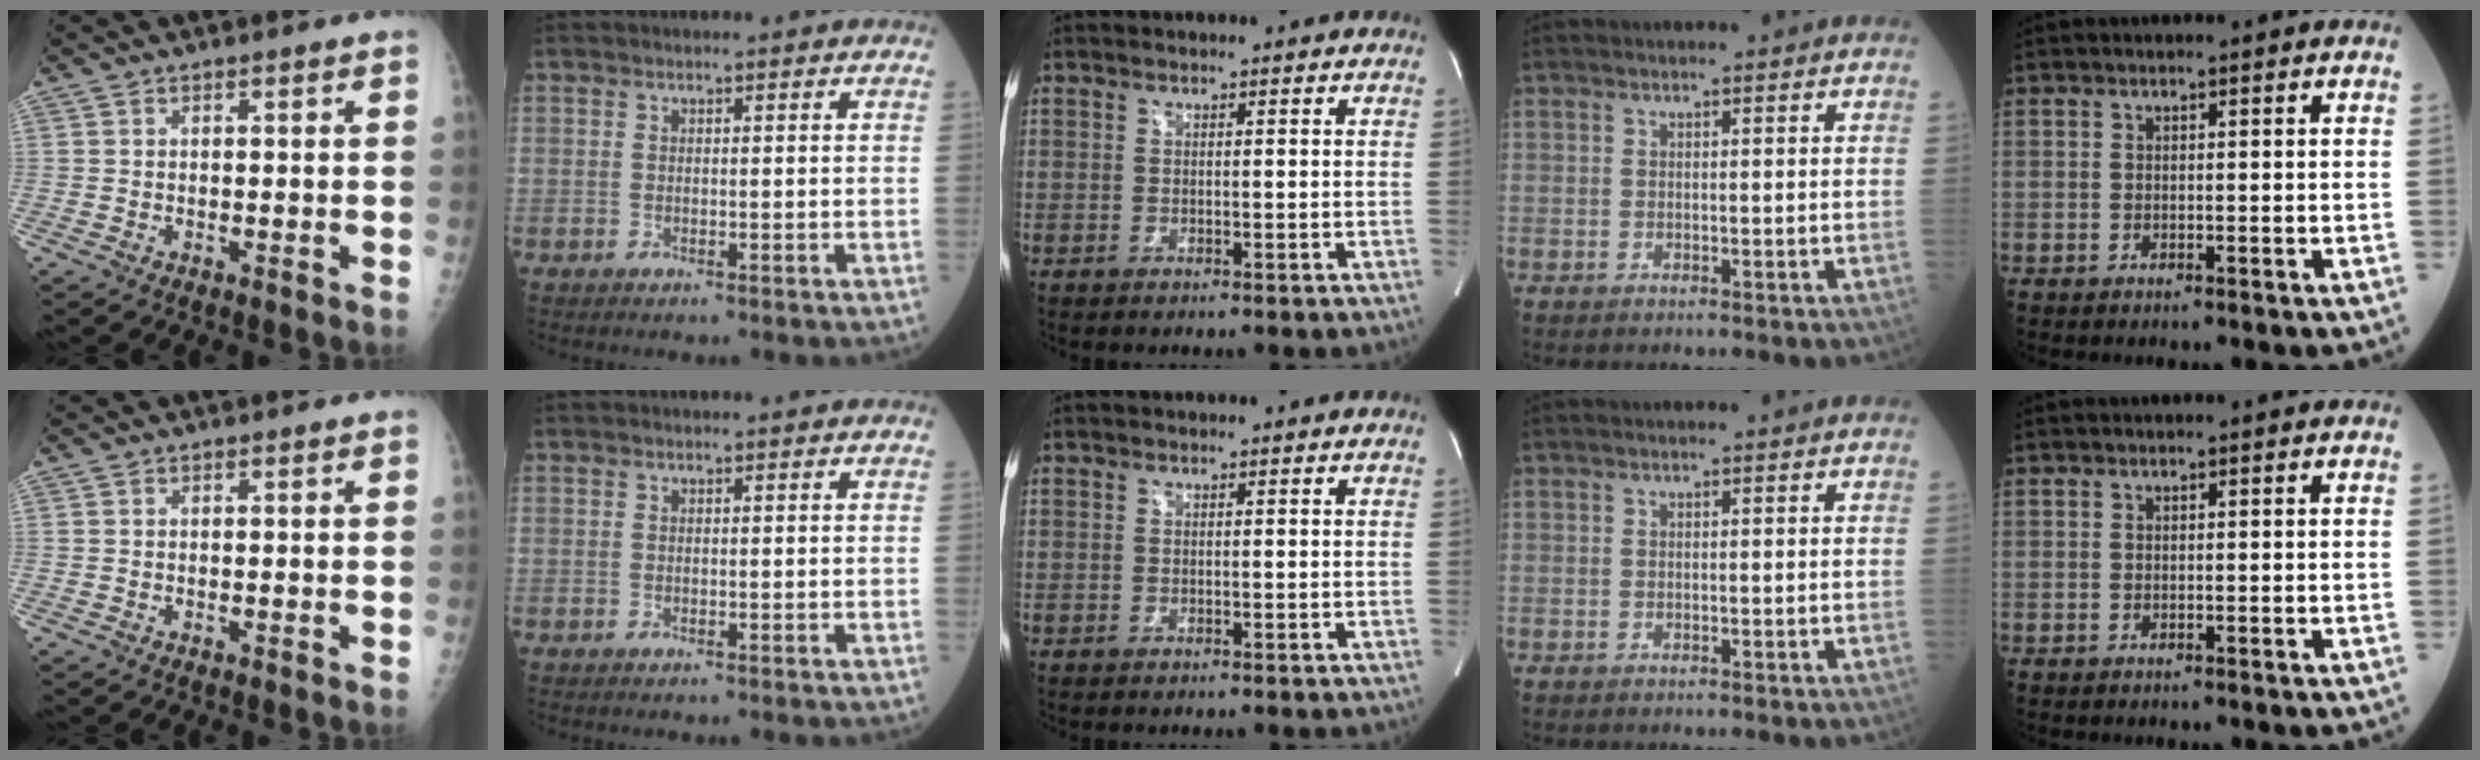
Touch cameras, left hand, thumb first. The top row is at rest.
{}